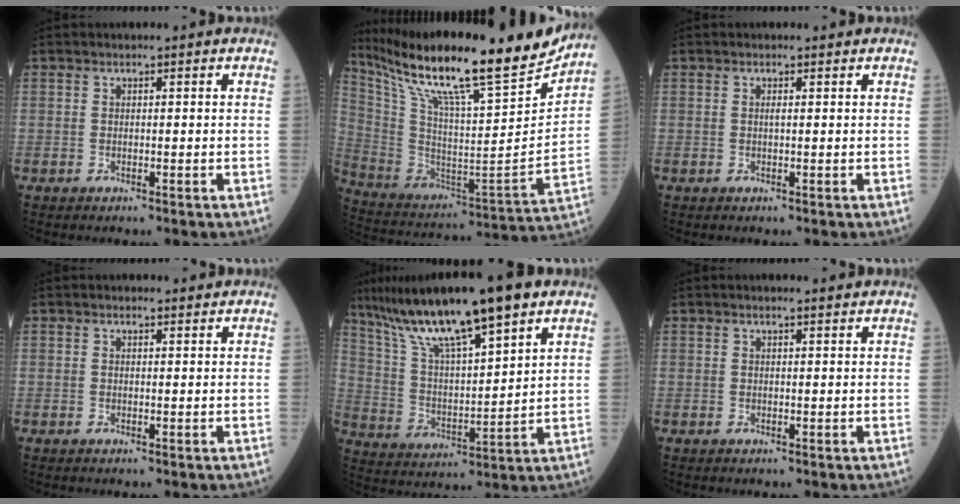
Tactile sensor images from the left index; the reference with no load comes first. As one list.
[{"total": 28.4, "force": [23.2, 2.7, 16.1], "torque": [-0.297, -0.032, 0.374]}, {"total": 0.8, "force": [0.4, 0.3, 0.6], "torque": [-0.020, 0.007, 0.008]}, {"total": 1.2, "force": [1.0, 0.6, 0.0], "torque": [-0.002, 0.010, 0.015]}, {"total": 18.4, "force": [13.1, 2.2, 12.8], "torque": [-0.233, 0.017, 0.238]}, {"total": 1.8, "force": [1.6, 0.3, 0.7], "torque": [-0.016, 0.011, 0.027]}]